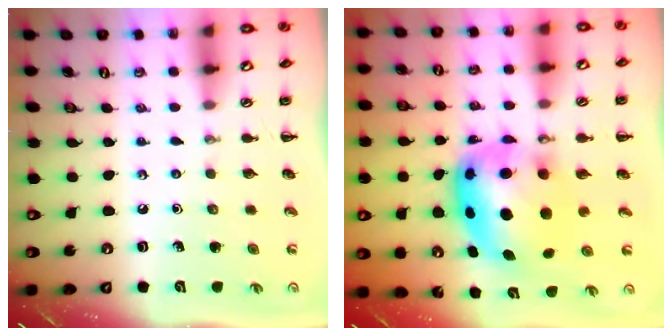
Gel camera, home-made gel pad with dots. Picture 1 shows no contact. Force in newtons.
{"total": 10.5, "press": 10.2, "slide": 2.7}